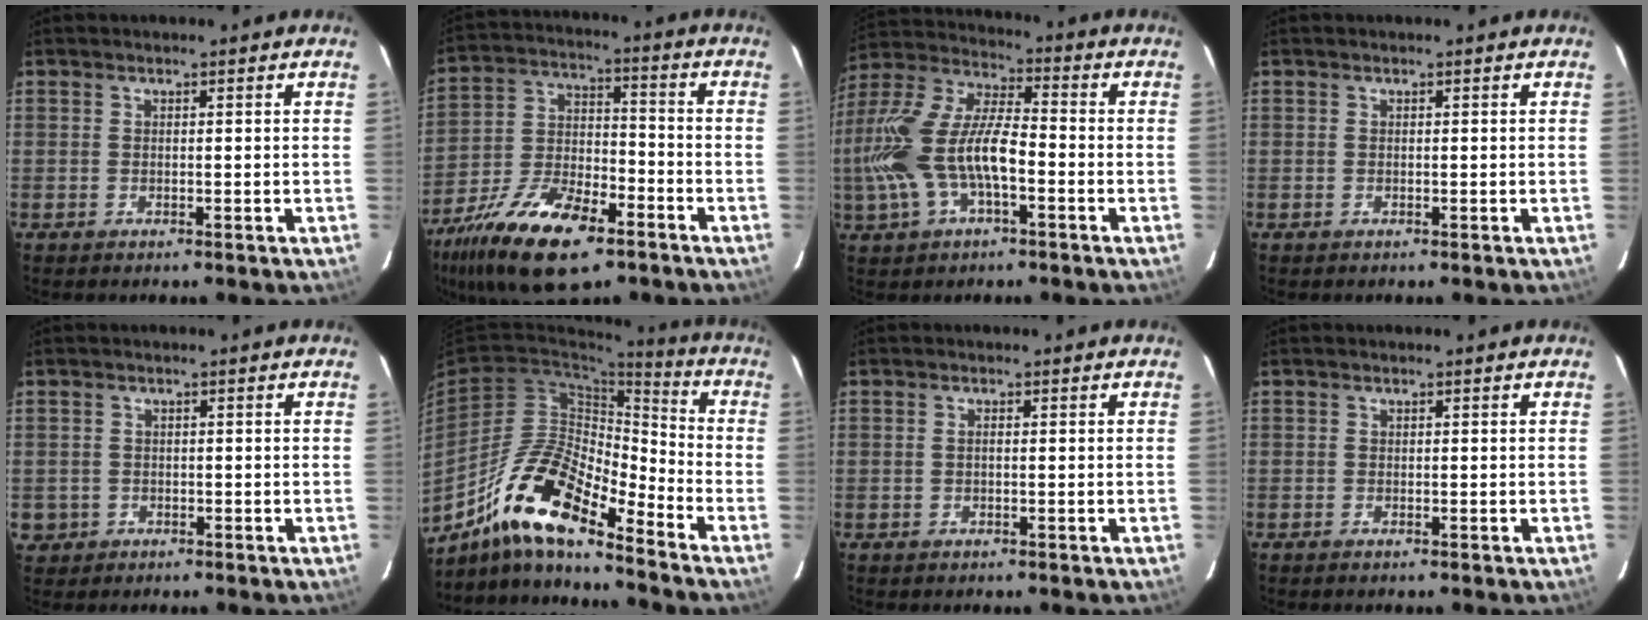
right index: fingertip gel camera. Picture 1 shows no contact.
{"total": 19.4, "force": [-11.9, 8.2, 12.9], "torque": [-0.266, -0.027, -0.215]}
{"total": 17.3, "force": [-4.4, 6.9, 15.2], "torque": [-0.316, 0.000, -0.082]}
{"total": 0.0}
{"total": 2.9, "force": [-0.6, 2.8, 0.4], "torque": [-0.009, 0.007, -0.002]}
{"total": 16.5, "force": [-11.3, 4.1, 11.3], "torque": [-0.203, -0.001, -0.222]}
{"total": 0.7, "force": [0.0, 0.3, 0.7], "torque": [-0.013, 0.004, 0.001]}
{"total": 0.0}